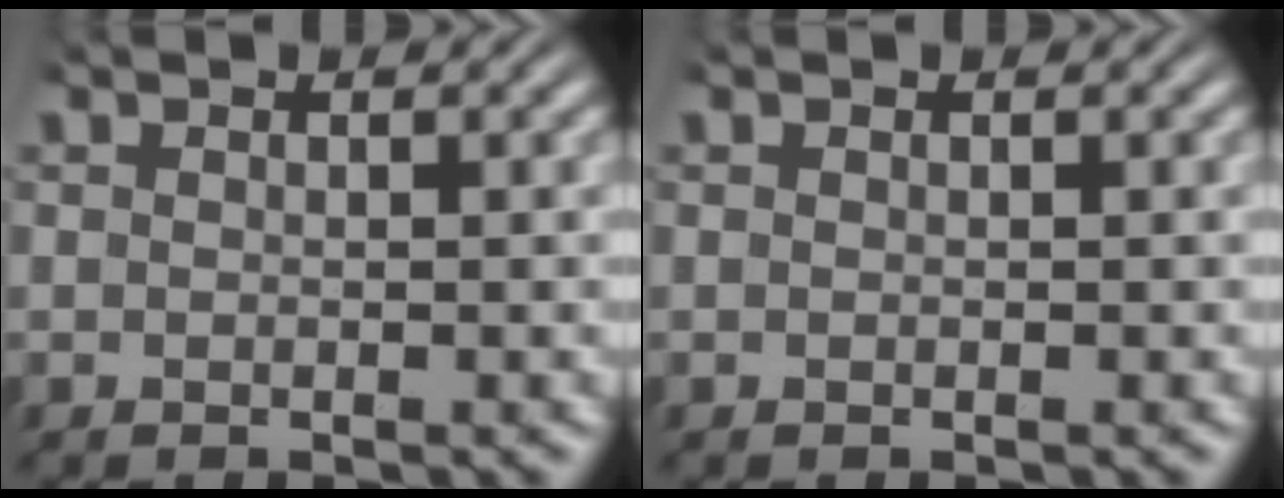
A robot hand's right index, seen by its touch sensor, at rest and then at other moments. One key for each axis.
{"total": 0.0}